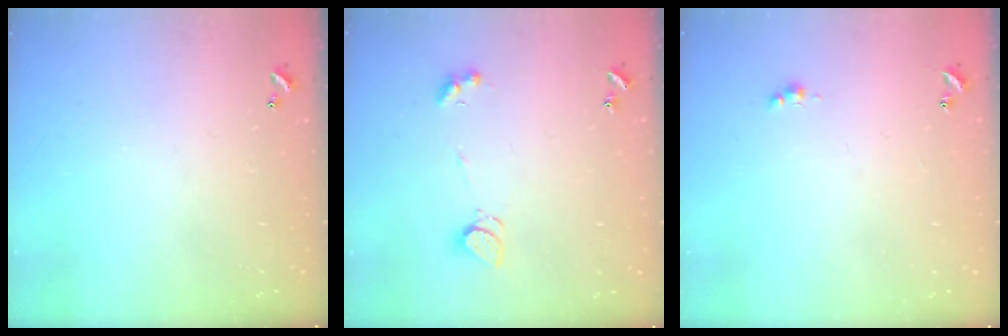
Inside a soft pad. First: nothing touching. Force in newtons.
{"total": 2.6, "press": 2.5, "slide": 0.6}
{"total": 1.1, "press": 1.1, "slide": 0.3}